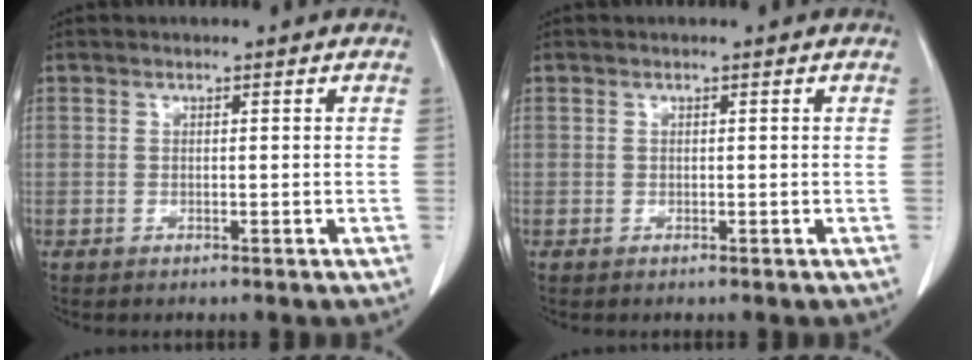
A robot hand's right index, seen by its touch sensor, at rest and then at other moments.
{"total": 0.0}